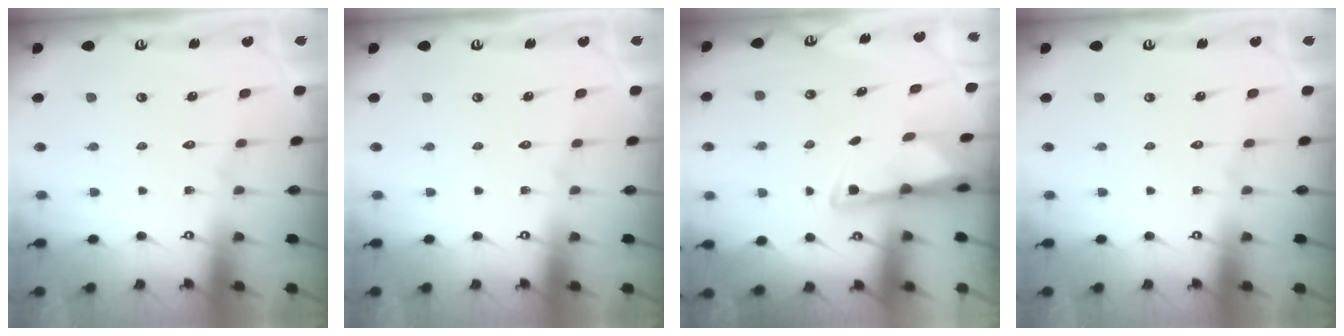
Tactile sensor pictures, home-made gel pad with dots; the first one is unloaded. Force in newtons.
{"total": 0.0}
{"total": 2.9, "press": 2.8, "slide": 0.7}
{"total": 0.0}